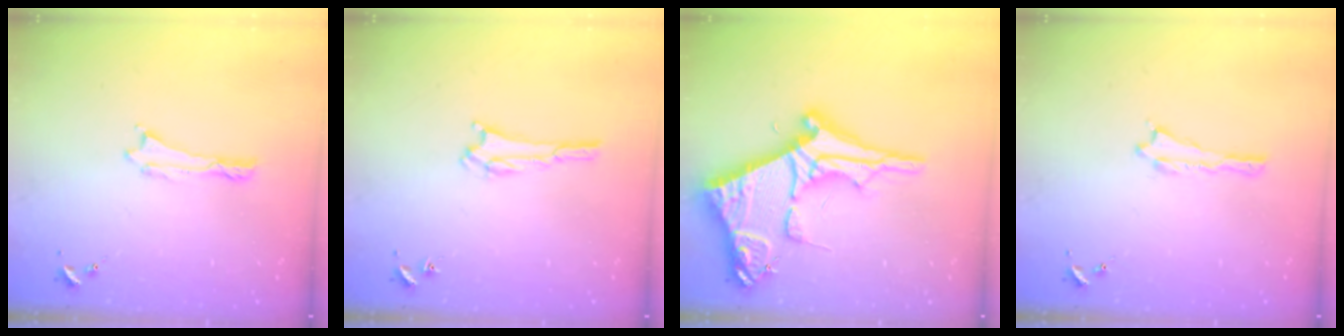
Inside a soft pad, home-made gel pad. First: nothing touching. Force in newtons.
{"total": 1.9, "press": 1.9, "slide": 0.2}
{"total": 12.1, "press": 12.0, "slide": 1.3}
{"total": 0.0}